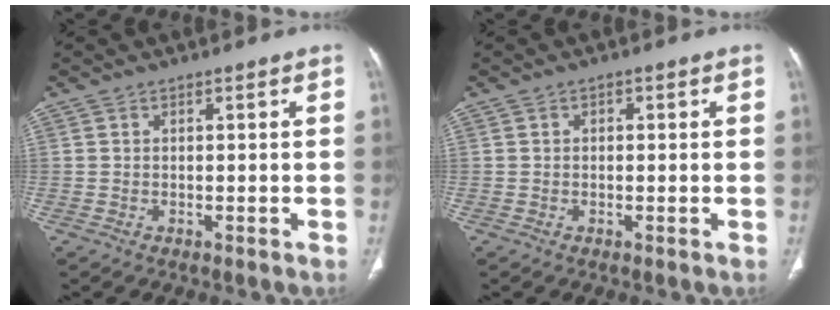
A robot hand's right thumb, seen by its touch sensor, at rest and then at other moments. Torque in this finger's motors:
{"motor_torque": [-0.02, -0.19, -0.17, 0.04, 0.06]}